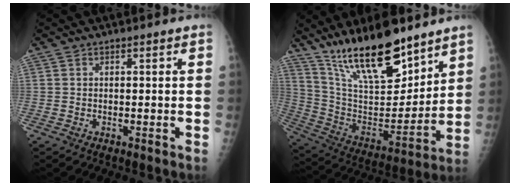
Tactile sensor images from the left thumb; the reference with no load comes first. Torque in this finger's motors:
{"motor_torque": [0.92, 0.92, 1.39, -1.38, 0.18]}